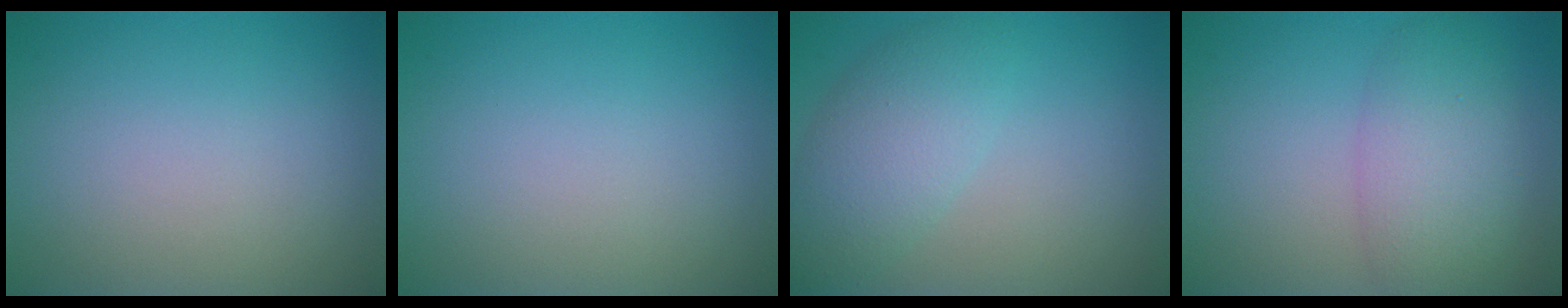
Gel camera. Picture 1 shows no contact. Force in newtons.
{"total": 0.0}
{"total": 4.3, "press": 4.3, "slide": 0.2}
{"total": 5.1, "press": 5.1, "slide": 0.1}